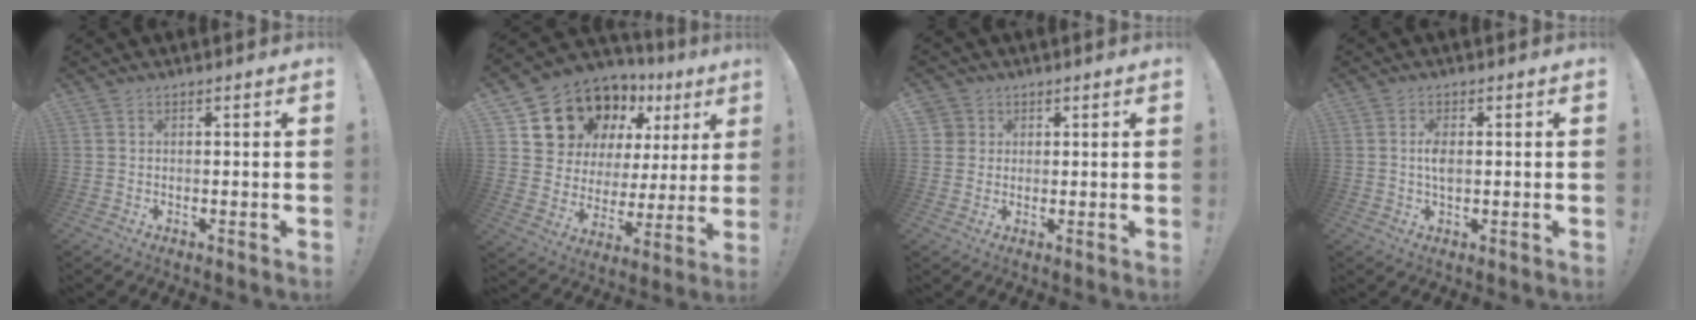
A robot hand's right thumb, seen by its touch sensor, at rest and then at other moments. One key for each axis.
{"total": 14.4, "fx": 10.6, "fy": 8.7, "fz": 4.6, "tx": -0.070, "ty": -0.087, "tz": 0.206}
{"total": 3.2, "fx": 1.1, "fy": 2.9, "fz": 0.6, "tx": -0.018, "ty": 0.003, "tz": 0.022}
{"total": 3.3, "fx": 0.0, "fy": 1.6, "fz": 2.9, "tx": -0.055, "ty": 0.000, "tz": -0.006}